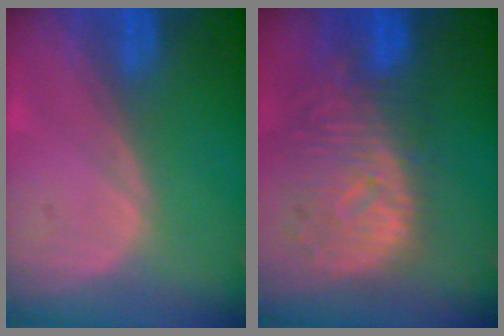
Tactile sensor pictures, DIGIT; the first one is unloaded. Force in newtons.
{"total": 11.5, "press": 10.0, "slide": 5.7}